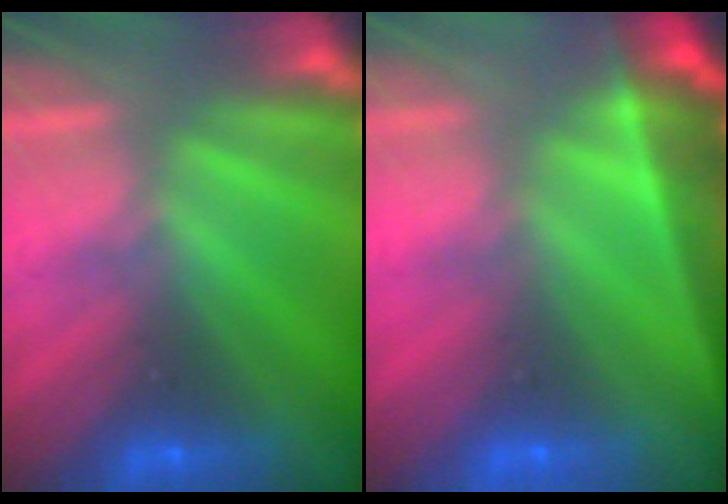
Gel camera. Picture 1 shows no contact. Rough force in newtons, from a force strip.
{"total": 11.5}